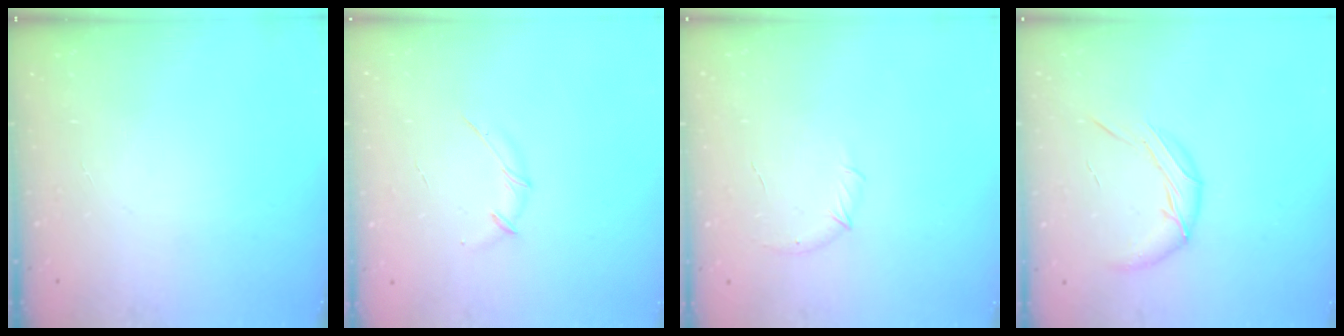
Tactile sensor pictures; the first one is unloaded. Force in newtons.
{"total": 3.8, "press": 3.7, "slide": 0.9}
{"total": 6.2, "press": 6.0, "slide": 1.6}
{"total": 10.8, "press": 10.5, "slide": 2.3}